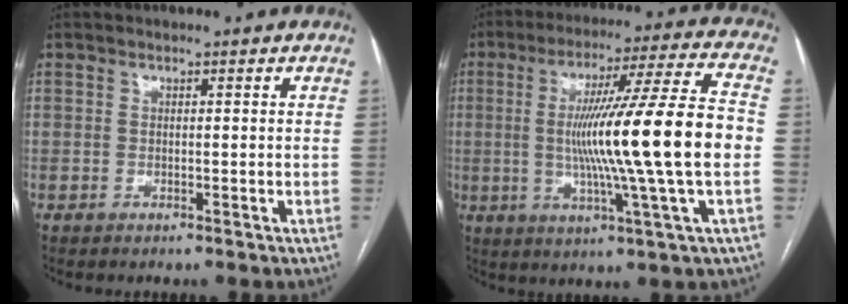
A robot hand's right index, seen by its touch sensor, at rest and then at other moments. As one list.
[{"total": 19.9, "force": [-1.2, -1.5, 19.8], "torque": [-0.328, 0.001, -0.030]}]